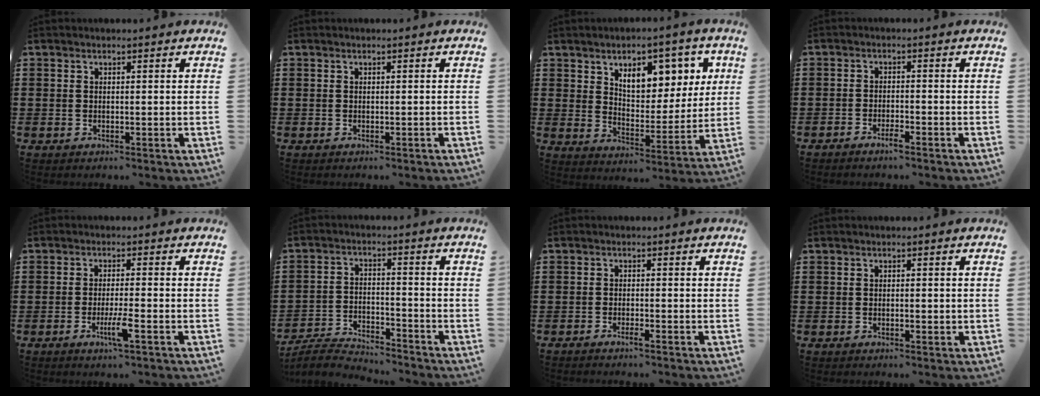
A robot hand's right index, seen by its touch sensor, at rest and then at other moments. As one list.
[{"total": 0.0}, {"total": 8.2, "force": [4.3, 4.8, 5.1], "torque": [-0.090, -0.005, 0.069]}, {"total": 1.9, "force": [-1.7, 0.2, 0.8], "torque": [-0.017, -0.001, -0.030]}, {"total": 4.3, "force": [-1.9, 0.1, 3.8], "torque": [-0.077, -0.016, -0.036]}, {"total": 4.4, "force": [-4.4, 0.4, 0.6], "torque": [-0.024, 0.000, -0.092]}, {"total": 1.2, "force": [-1.0, 0.0, 0.7], "torque": [-0.013, -0.004, -0.017]}, {"total": 0.8, "force": [-0.2, 0.4, 0.7], "torque": [-0.014, 0.000, -0.003]}]